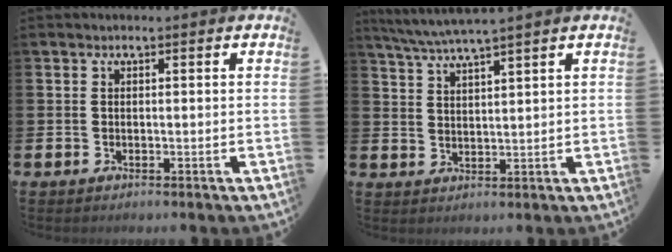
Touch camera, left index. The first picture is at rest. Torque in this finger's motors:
{"motor_torque": [-0.21, -0.52, 0.50, 0.17]}